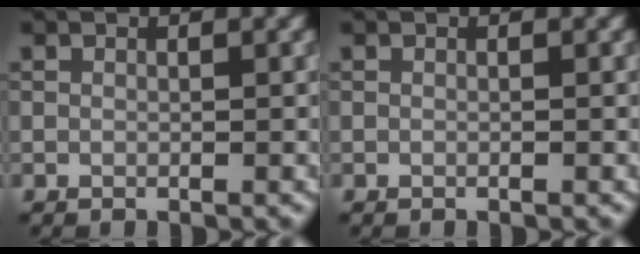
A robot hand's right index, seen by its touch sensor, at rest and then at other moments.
{"total": 0.0}